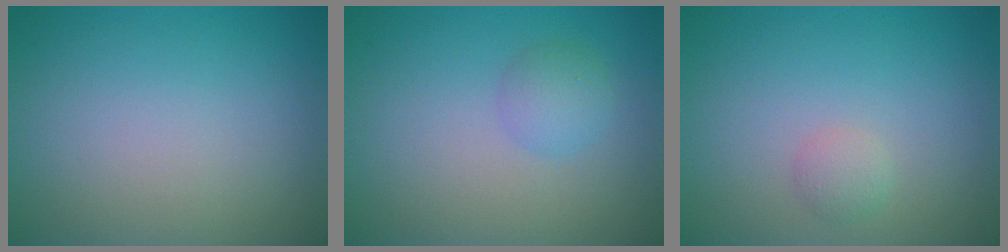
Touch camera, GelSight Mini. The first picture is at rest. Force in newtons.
{"total": 1.8, "press": 1.8, "slide": 0.1}
{"total": 1.1, "press": 1.1, "slide": 0.1}